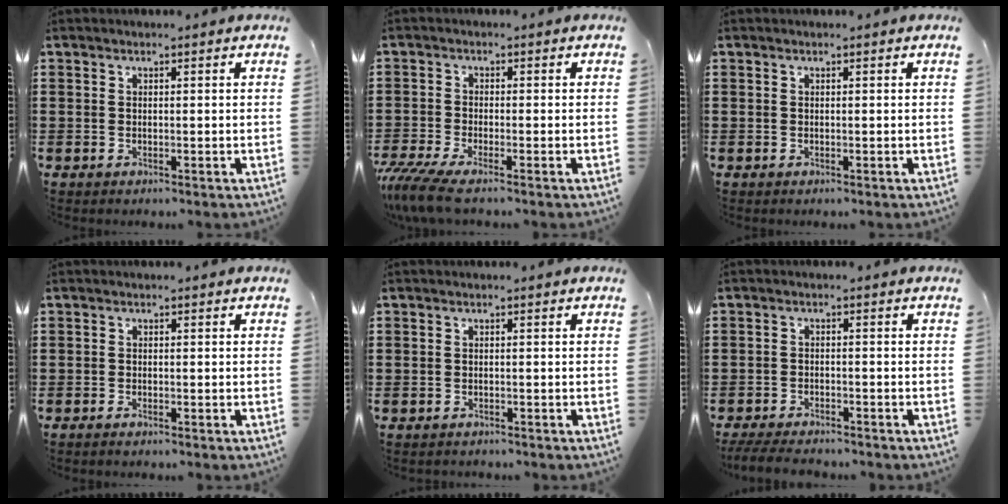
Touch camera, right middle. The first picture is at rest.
{"total": 4.8, "force": [-4.0, 0.4, 2.6], "torque": [-0.078, -0.026, -0.086]}
{"total": 0.0}
{"total": 0.6, "force": [-0.6, 0.1, 0.3], "torque": [-0.008, -0.003, -0.010]}
{"total": 1.1, "force": [-1.0, 0.4, -0.2], "torque": [0.003, 0.002, -0.024]}
{"total": 3.7, "force": [-3.5, 0.6, 0.8], "torque": [-0.020, -0.003, -0.075]}